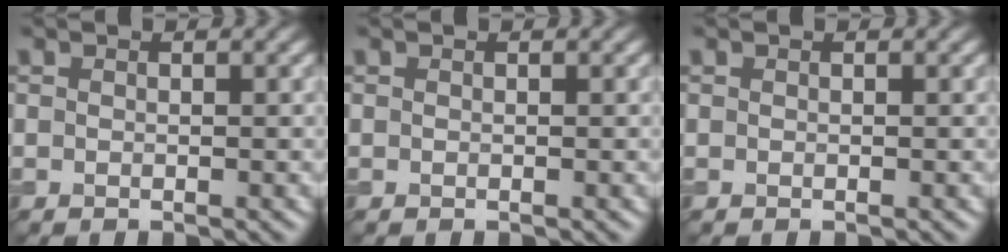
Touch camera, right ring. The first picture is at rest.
{"total": 0.0}
{"total": 0.0}